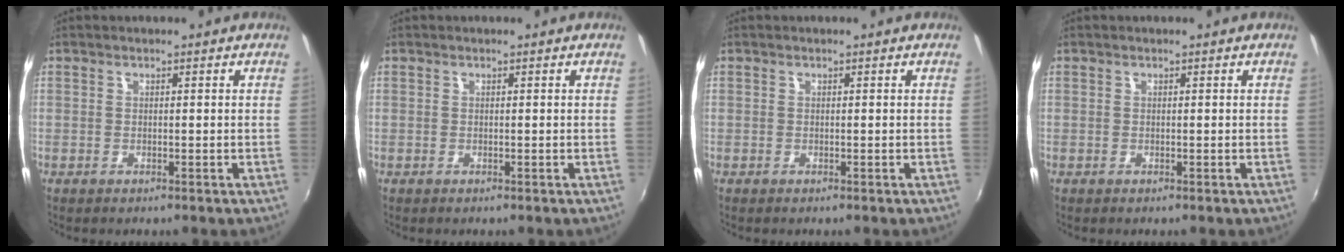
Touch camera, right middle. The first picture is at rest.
{"total": 0.0}
{"total": 0.0}
{"total": 0.0}